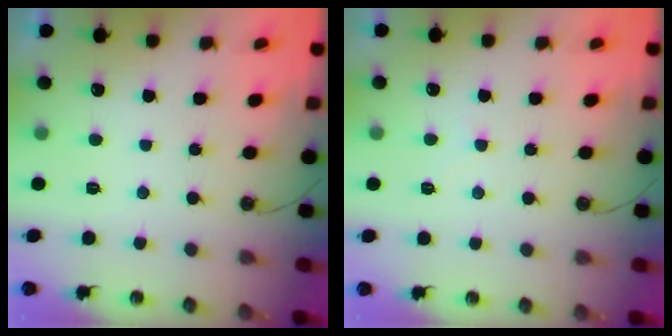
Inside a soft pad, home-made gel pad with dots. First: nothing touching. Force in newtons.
{"total": 4.7, "press": 4.6, "slide": 0.6}